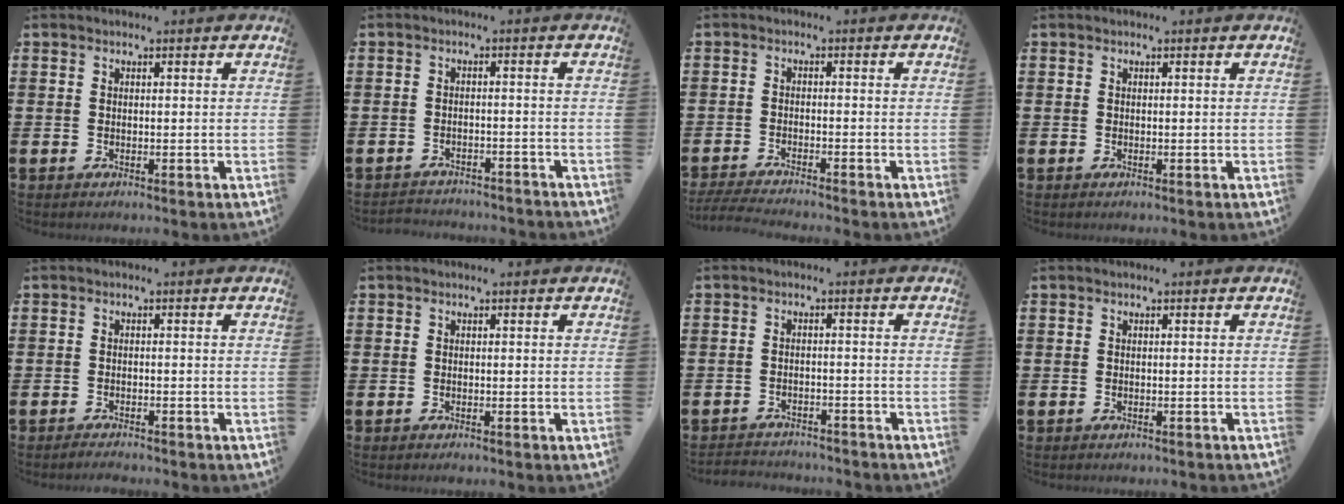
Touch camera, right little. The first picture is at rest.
{"total": 2.1, "force": [-2.1, 0.1, -0.3], "torque": [-0.001, 0.003, -0.047]}
{"total": 2.6, "force": [-2.5, -0.2, 0.9], "torque": [-0.012, -0.001, -0.047]}
{"total": 0.0}
{"total": 1.1, "force": [-1.1, 0.0, 0.0], "torque": [-0.004, -0.001, -0.022]}
{"total": 0.0}
{"total": 2.1, "force": [-2.1, 0.1, -0.4], "torque": [-0.001, 0.002, -0.048]}
{"total": 0.0}